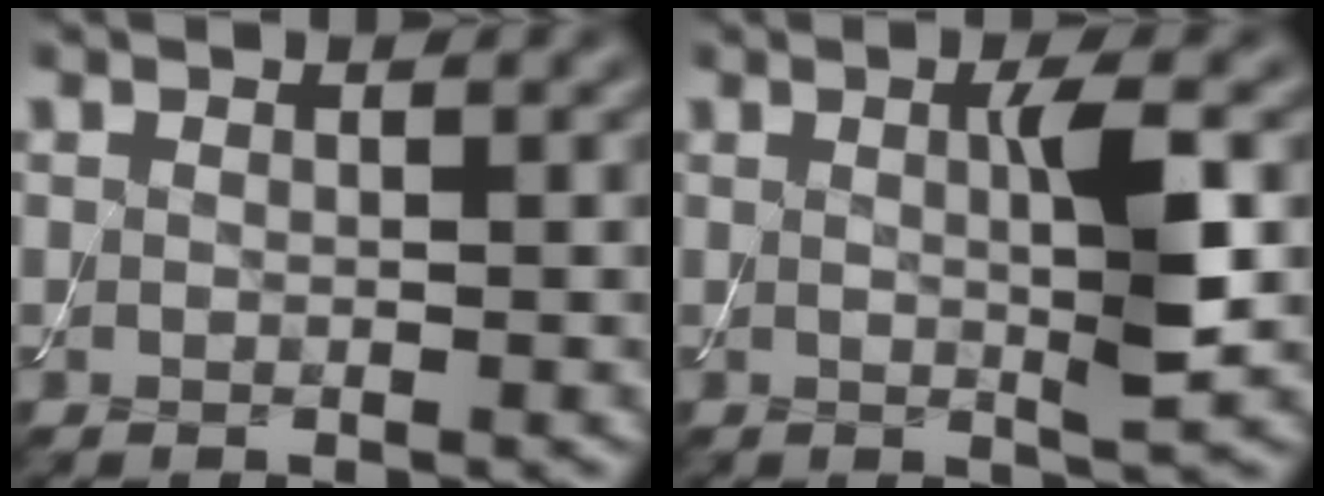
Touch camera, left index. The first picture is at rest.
{"total": 4.1, "force": [0.3, 0.5, 4.1], "torque": [-0.070, -0.005, 0.004]}